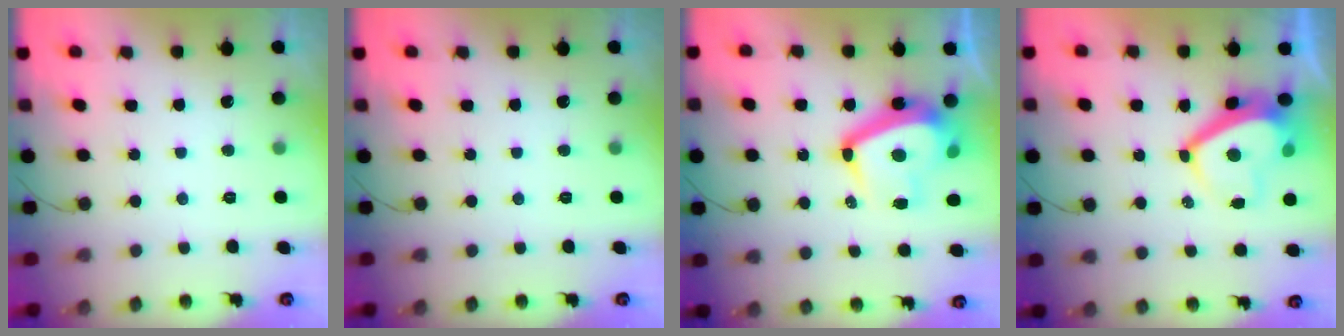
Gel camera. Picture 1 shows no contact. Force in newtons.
{"total": 0.0}
{"total": 14.5, "press": 14.3, "slide": 2.1}
{"total": 6.8, "press": 6.8, "slide": 1.1}